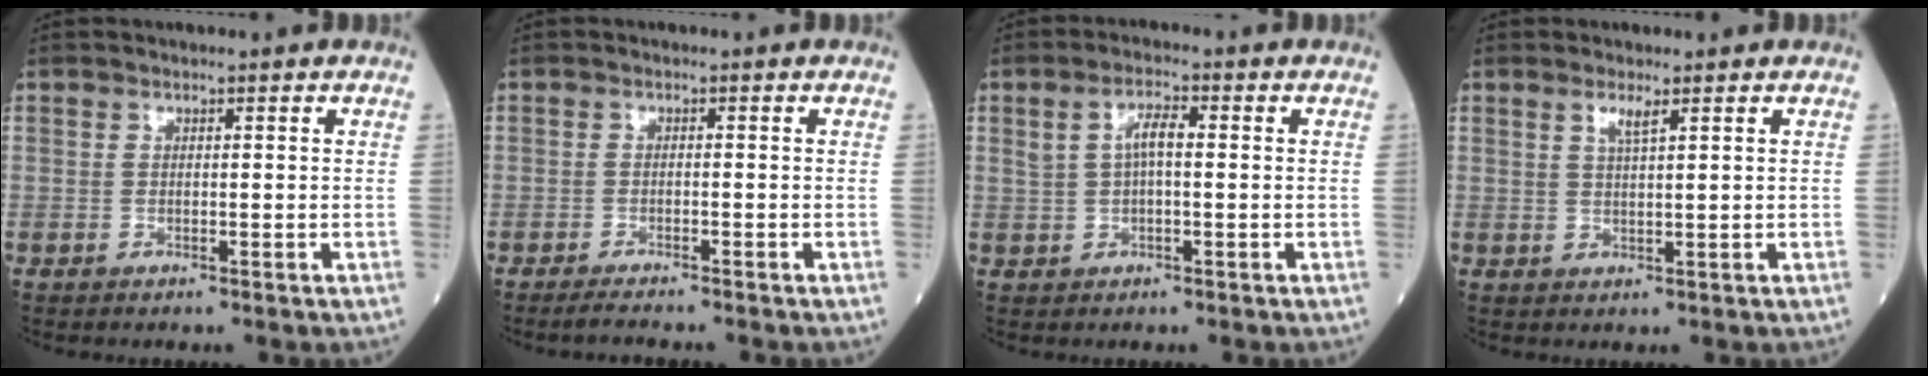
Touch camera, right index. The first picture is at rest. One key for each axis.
{"total": 3.1, "fx": -2.8, "fy": -0.1, "fz": 1.5, "tx": -0.027, "ty": -0.006, "tz": -0.043}
{"total": 4.3, "fx": 0.9, "fy": 1.4, "fz": 3.9, "tx": -0.079, "ty": 0.018, "tz": 0.019}
{"total": 2.0, "fx": 1.2, "fy": -0.1, "fz": 1.6, "tx": -0.036, "ty": 0.000, "tz": 0.024}